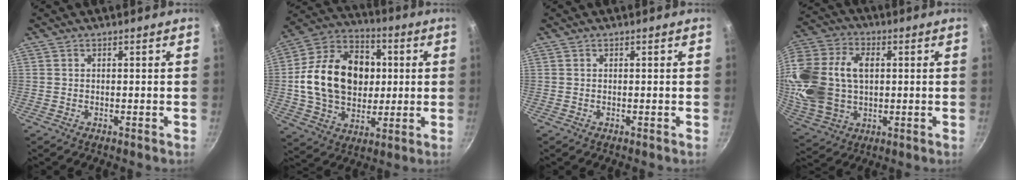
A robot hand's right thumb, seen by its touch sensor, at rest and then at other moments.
{"total": 21.9, "force": [1.7, 16.4, 14.4], "torque": [-0.215, 0.024, 0.025]}
{"total": 0.0}
{"total": 21.1, "force": [2.0, 14.6, 15.0], "torque": [-0.305, 0.021, 0.043]}